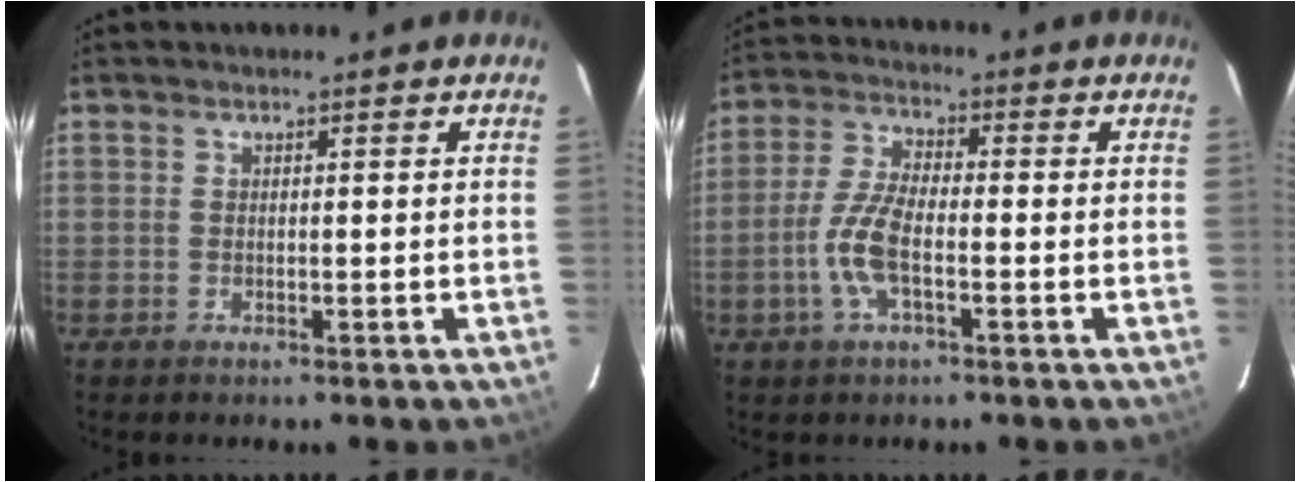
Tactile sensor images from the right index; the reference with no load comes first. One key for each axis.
{"total": 7.9, "fx": -2.5, "fy": 2.6, "fz": 7.1, "tx": -0.154, "ty": 0.003, "tz": -0.052}